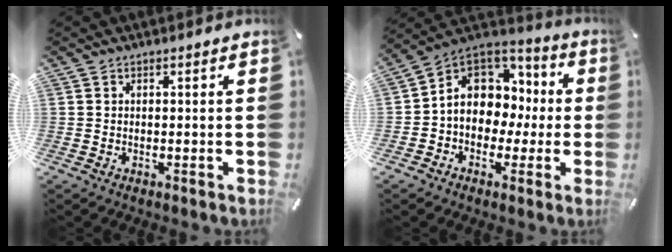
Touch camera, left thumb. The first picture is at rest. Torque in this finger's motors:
{"motor_torque": [0.40, 1.25, 0.96, 0.32, 0.42]}